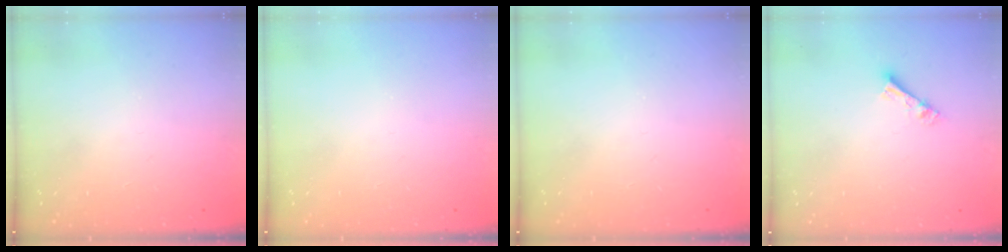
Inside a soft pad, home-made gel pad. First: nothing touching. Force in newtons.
{"total": 0.0}
{"total": 0.0}
{"total": 4.4, "press": 4.4, "slide": 0.2}